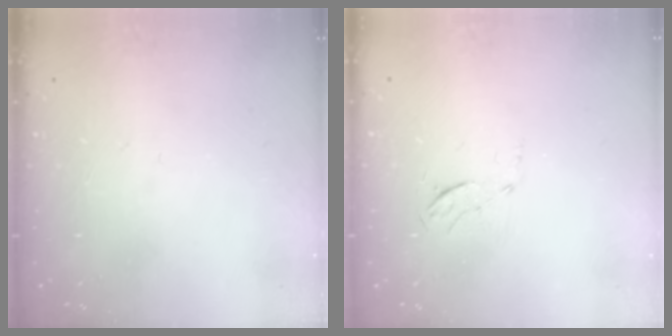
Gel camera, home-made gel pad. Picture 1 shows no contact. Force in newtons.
{"total": 4.2, "press": 3.9, "slide": 1.6}